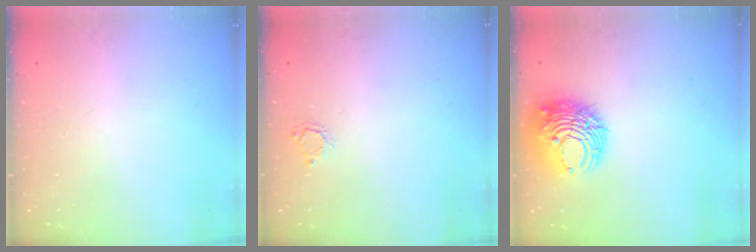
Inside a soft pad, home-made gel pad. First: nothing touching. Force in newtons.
{"total": 2.8, "press": 2.8, "slide": 0.3}
{"total": 10.9, "press": 10.8, "slide": 1.1}